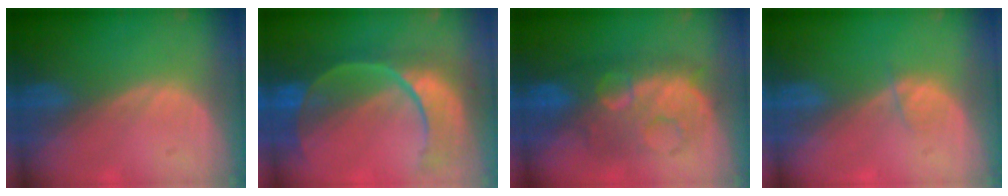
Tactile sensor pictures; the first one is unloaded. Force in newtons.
{"total": 11.1, "press": 9.3, "slide": 6.0}
{"total": 9.1, "press": 9.1, "slide": 0.4}
{"total": 1.2, "press": 1.2, "slide": 0.2}